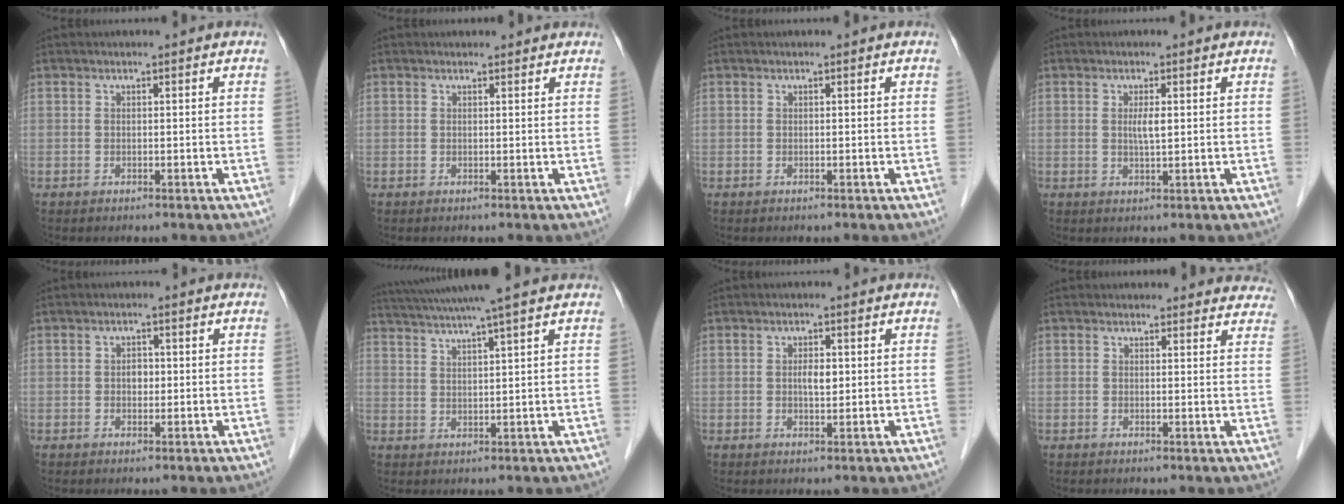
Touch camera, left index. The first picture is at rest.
{"total": 2.0, "force": [2.0, 0.5, 0.3], "torque": [-0.012, 0.007, 0.018]}
{"total": 0.0}
{"total": 2.2, "force": [0.3, 0.2, 2.1], "torque": [-0.041, -0.003, 0.005]}
{"total": 1.6, "force": [-0.1, 1.1, 1.1], "torque": [-0.017, 0.003, -0.002]}
{"total": 10.7, "force": [9.1, -1.8, 5.3], "torque": [-0.096, 0.016, 0.133]}
{"total": 2.3, "force": [0.2, 0.9, 2.1], "torque": [-0.037, -0.001, 0.003]}
{"total": 8.7, "force": [8.2, 2.7, 0.8], "torque": [0.035, -0.009, 0.056]}